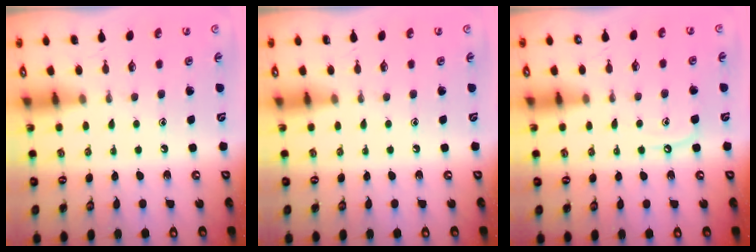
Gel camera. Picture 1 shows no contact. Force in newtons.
{"total": 0.0}
{"total": 5.9, "press": 5.8, "slide": 0.7}